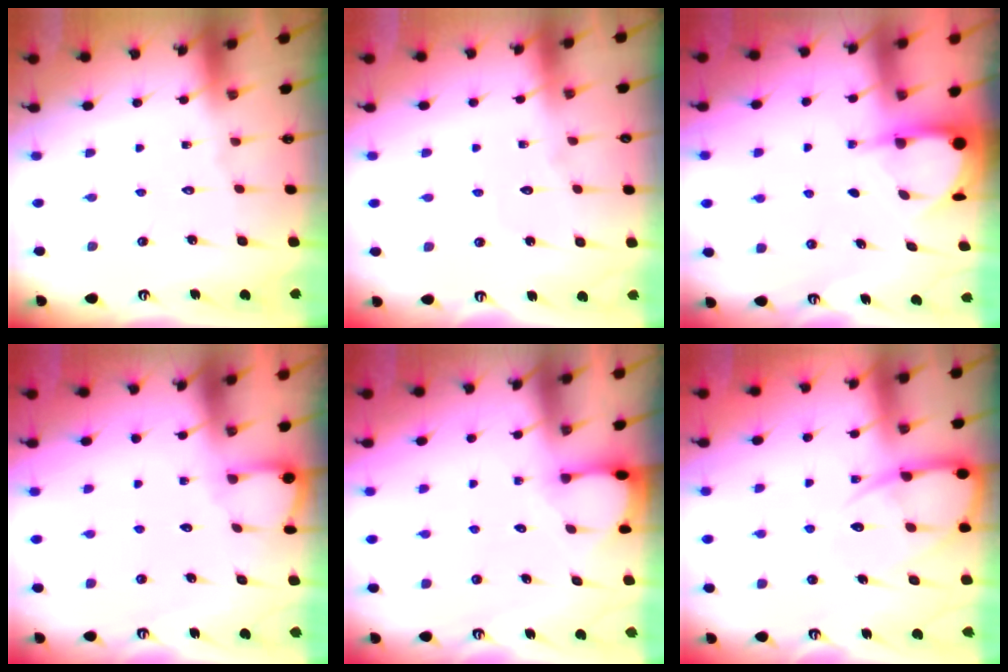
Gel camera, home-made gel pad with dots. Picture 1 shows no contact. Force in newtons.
{"total": 3.5, "press": 3.5, "slide": 0.3}
{"total": 3.9, "press": 3.9, "slide": 0.3}
{"total": 2.7, "press": 2.7, "slide": 0.2}
{"total": 2.0, "press": 1.9, "slide": 0.3}
{"total": 11.4, "press": 11.3, "slide": 1.3}